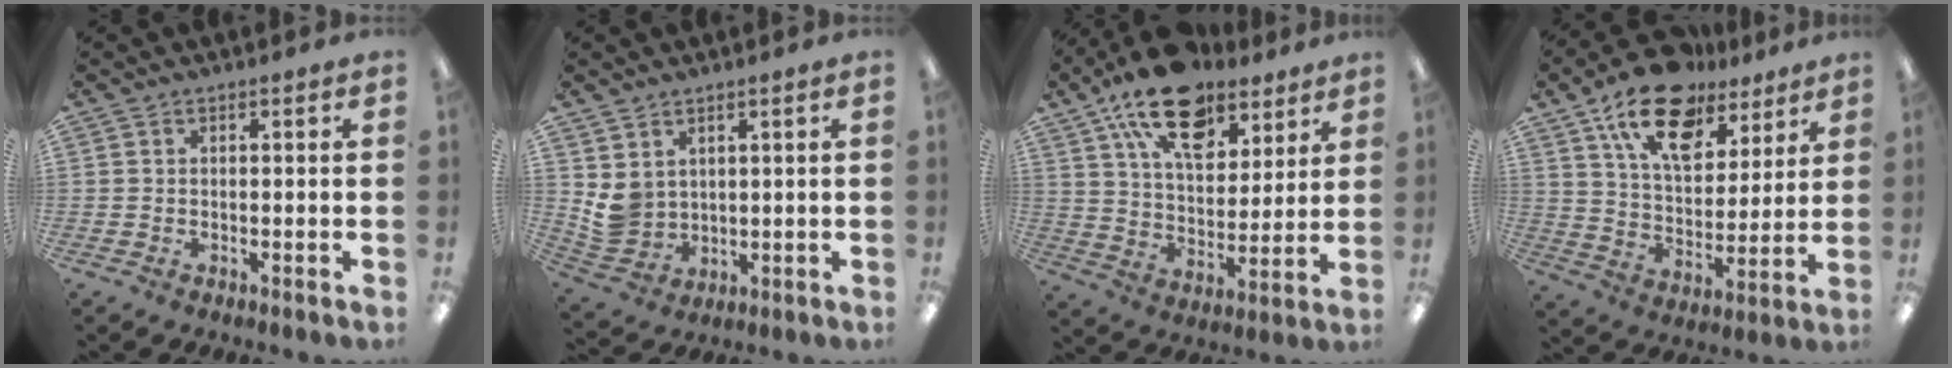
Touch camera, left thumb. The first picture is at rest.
{"total": 5.3, "force": [2.5, 4.4, 1.5], "torque": [-0.036, -0.010, 0.054]}
{"total": 19.2, "force": [12.9, 9.9, 10.2], "torque": [-0.173, -0.062, 0.228]}
{"total": 18.5, "force": [12.1, 9.8, 10.0], "torque": [-0.168, -0.056, 0.214]}